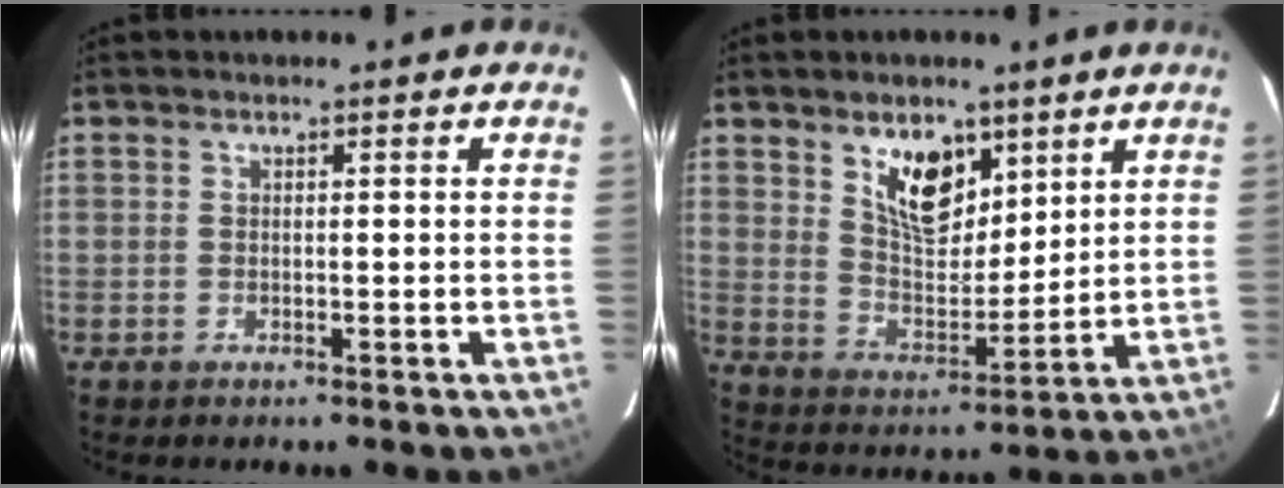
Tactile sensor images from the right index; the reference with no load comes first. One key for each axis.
{"total": 10.4, "fx": 6.0, "fy": 5.5, "fz": 6.5, "tx": -0.106, "ty": -0.002, "tz": 0.115}